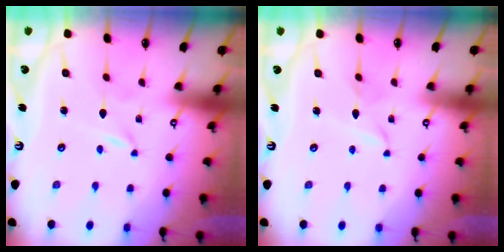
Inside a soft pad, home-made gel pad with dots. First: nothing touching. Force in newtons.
{"total": 2.6, "press": 2.6, "slide": 0.3}